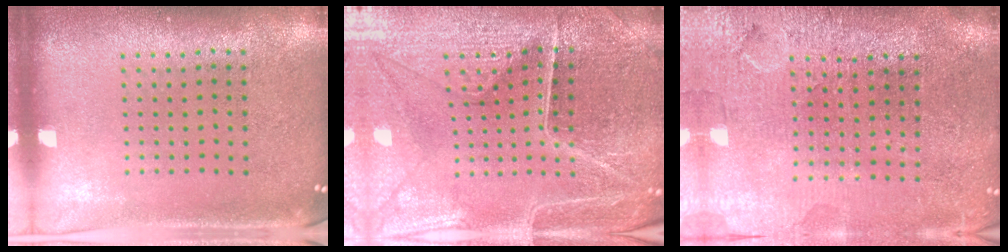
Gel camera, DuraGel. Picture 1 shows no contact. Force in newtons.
{"total": 3.8, "press": 3.8, "slide": 0.5}
{"total": 3.8, "press": 3.5, "slide": 1.5}